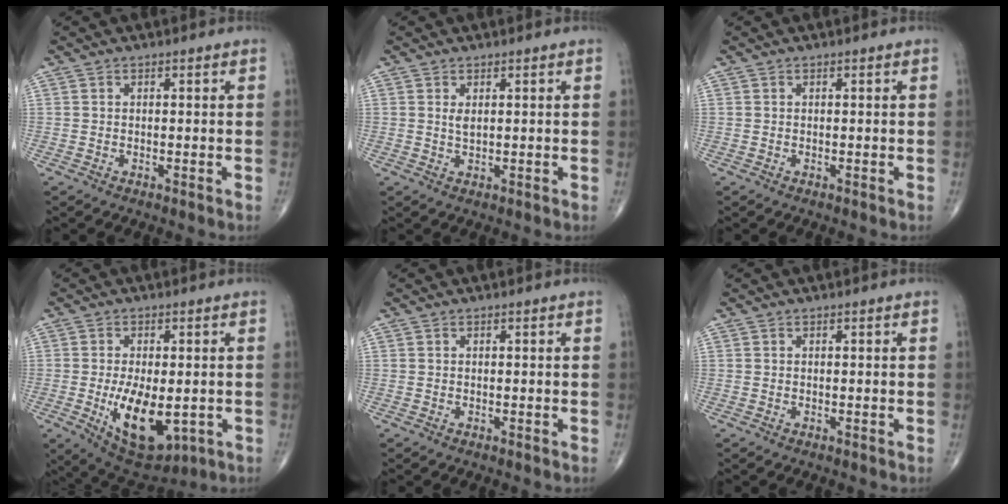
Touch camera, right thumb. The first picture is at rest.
{"total": 1.3, "force": [0.5, 0.5, 1.1], "torque": [-0.019, -0.004, 0.011]}
{"total": 0.0}
{"total": 13.0, "force": [-2.6, 6.4, 10.9], "torque": [-0.165, -0.017, -0.024]}
{"total": 0.0}
{"total": 0.0}